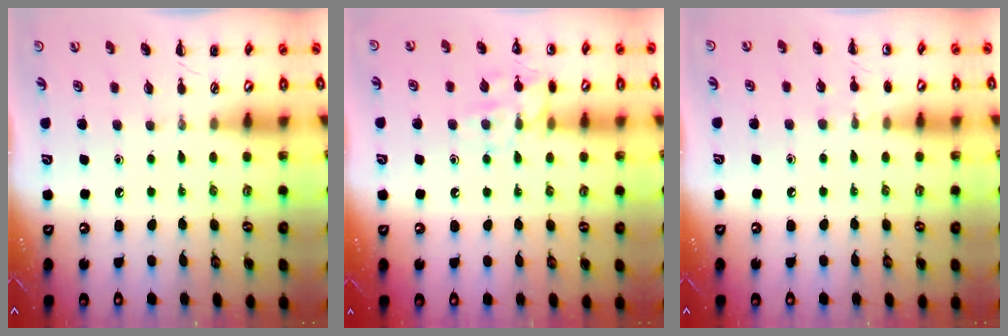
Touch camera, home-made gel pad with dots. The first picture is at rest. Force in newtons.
{"total": 11.2, "press": 11.1, "slide": 0.8}
{"total": 5.5, "press": 5.2, "slide": 1.5}